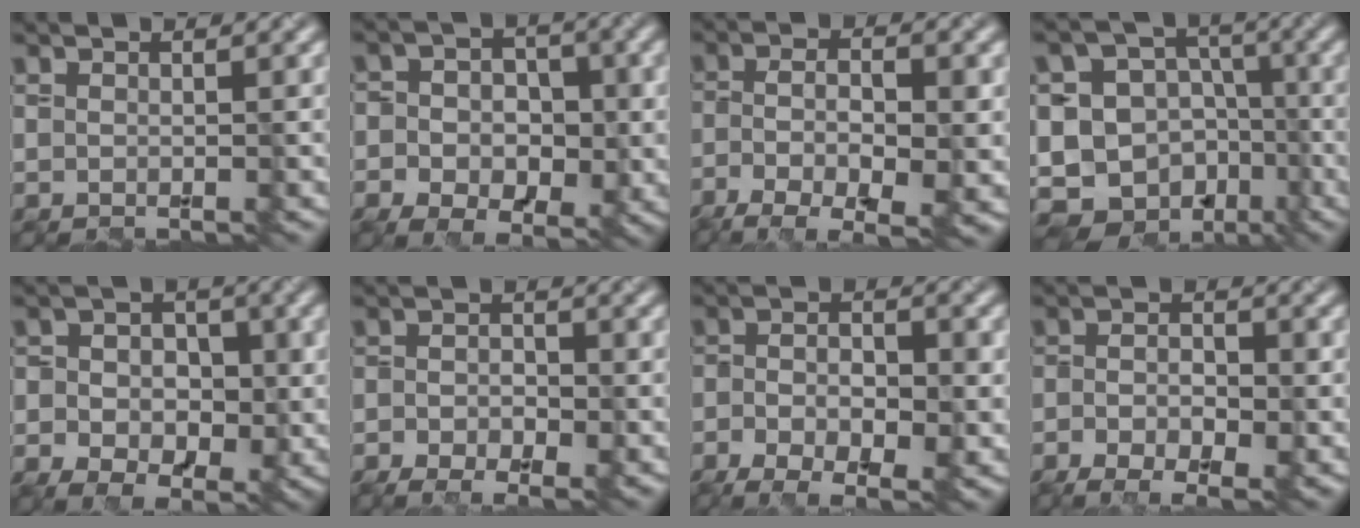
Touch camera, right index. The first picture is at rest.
{"total": 6.5, "force": [-2.3, 4.7, 3.9], "torque": [-0.039, -0.001, -0.034]}
{"total": 8.0, "force": [-3.3, 2.5, 6.9], "torque": [-0.121, -0.006, -0.044]}
{"total": 14.9, "force": [-7.7, 12.0, 4.4], "torque": [-0.096, -0.016, -0.098]}
{"total": 6.5, "force": [-1.9, 4.4, 4.4], "torque": [-0.060, -0.004, -0.021]}
{"total": 4.2, "force": [-2.5, 1.9, 2.8], "torque": [-0.049, -0.003, -0.035]}
{"total": 7.6, "force": [-3.2, 3.1, 6.2], "torque": [-0.109, -0.004, -0.043]}
{"total": 5.4, "force": [-2.8, 2.2, 4.1], "torque": [-0.075, 0.000, -0.040]}